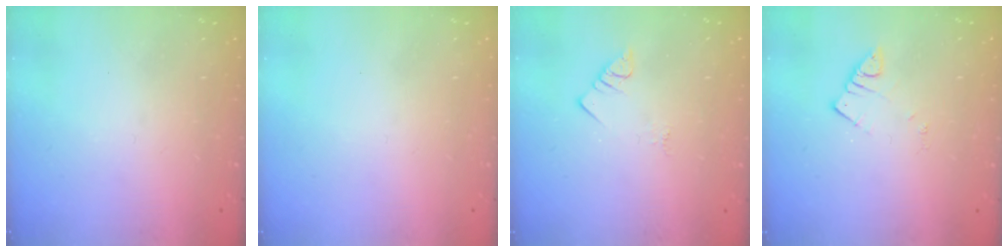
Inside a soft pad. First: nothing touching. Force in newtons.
{"total": 1.7, "press": 1.6, "slide": 0.1}
{"total": 3.1, "press": 3.1, "slide": 0.4}
{"total": 2.6, "press": 2.6, "slide": 0.1}